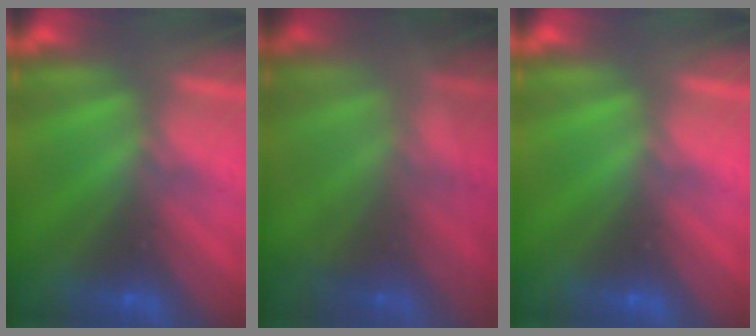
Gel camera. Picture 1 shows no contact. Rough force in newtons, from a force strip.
{"total": 7.2}
{"total": 0.0}